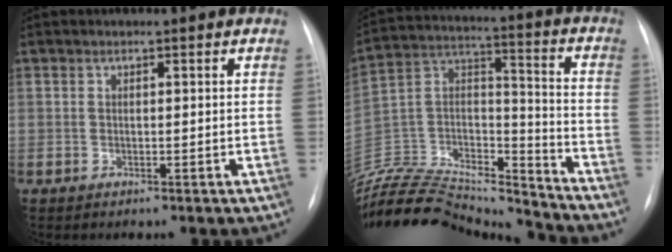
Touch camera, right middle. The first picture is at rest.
{"total": 27.0, "force": [-25.5, 4.5, 7.5], "torque": [-0.193, 0.010, -0.422]}